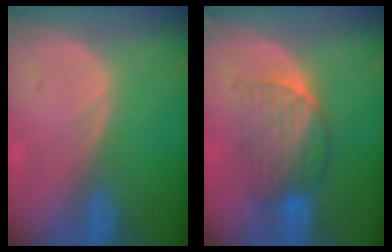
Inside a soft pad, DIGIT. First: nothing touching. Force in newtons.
{"total": 6.7, "press": 6.4, "slide": 1.8}